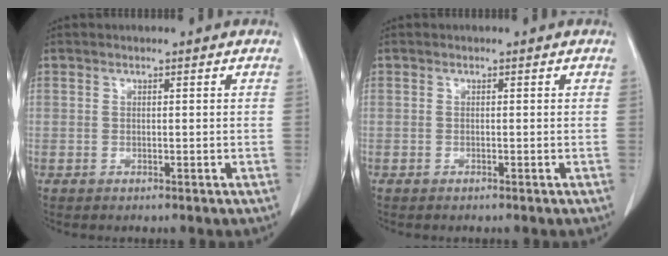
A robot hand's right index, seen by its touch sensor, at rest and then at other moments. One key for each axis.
{"total": 0.0}